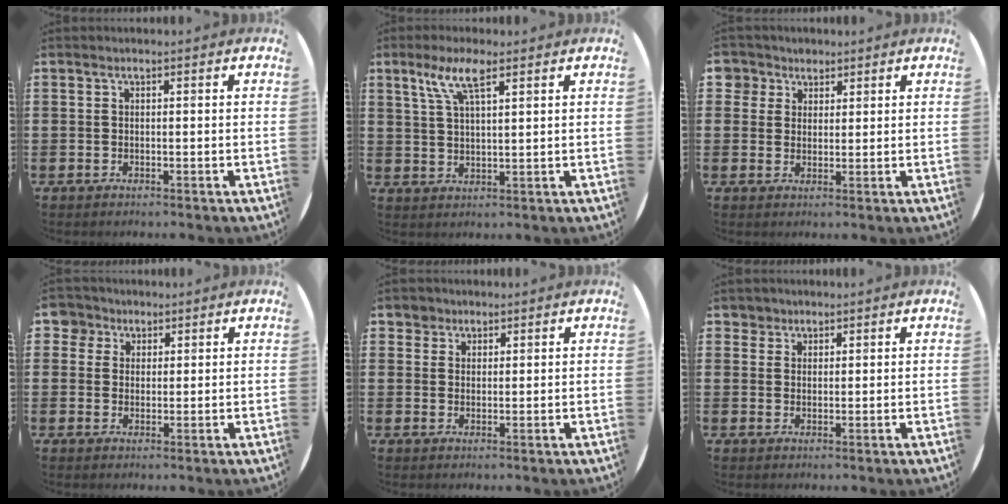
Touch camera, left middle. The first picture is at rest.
{"total": 5.7, "force": [3.6, 1.5, 4.2], "torque": [-0.094, 0.009, 0.062]}
{"total": 3.4, "force": [2.3, 2.4, 0.0], "torque": [-0.004, 0.006, 0.043]}
{"total": 3.6, "force": [2.4, 2.7, 0.3], "torque": [-0.005, 0.005, 0.043]}
{"total": 2.5, "force": [2.0, 1.6, -0.1], "torque": [0.002, 0.004, 0.037]}
{"total": 2.3, "force": [1.8, 1.4, -0.1], "torque": [0.002, 0.002, 0.034]}